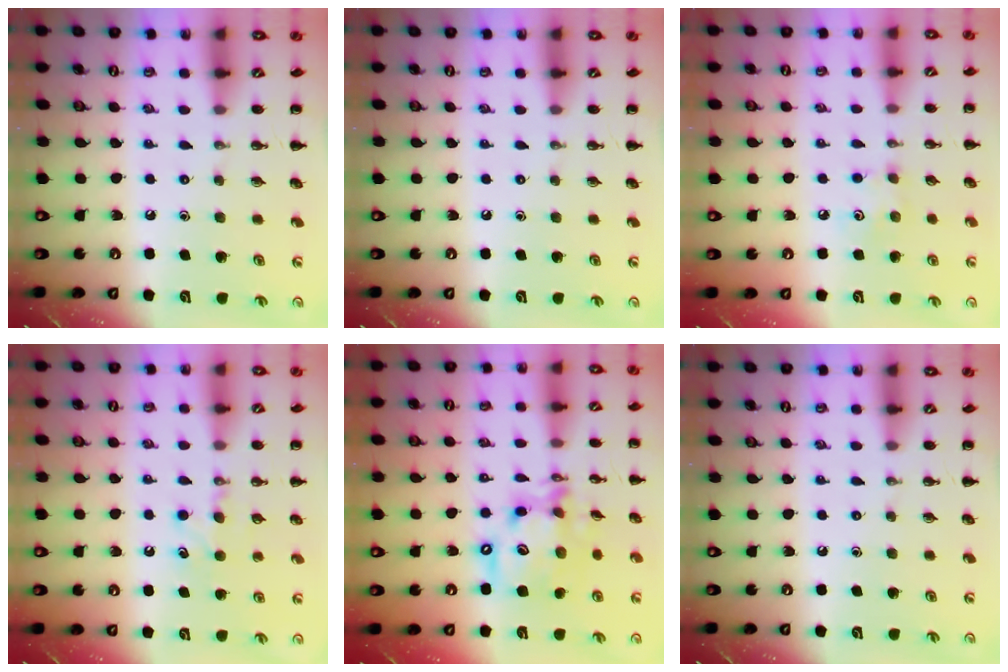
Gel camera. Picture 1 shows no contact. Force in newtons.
{"total": 0.0}
{"total": 4.7, "press": 4.5, "slide": 1.1}
{"total": 5.1, "press": 4.9, "slide": 1.6}
{"total": 14.1, "press": 13.6, "slide": 3.7}
{"total": 0.0}